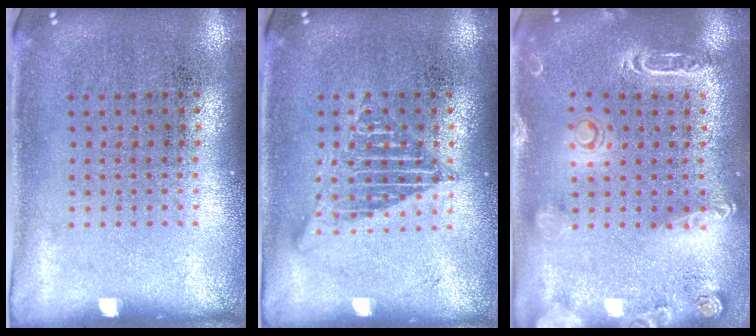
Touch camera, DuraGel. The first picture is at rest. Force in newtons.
{"total": 2.4, "press": 2.3, "slide": 0.2}
{"total": 2.1, "press": 2.0, "slide": 0.6}